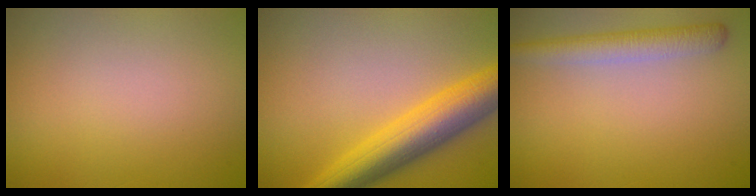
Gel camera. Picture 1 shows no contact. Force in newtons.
{"total": 7.6, "press": 7.6, "slide": 0.3}
{"total": 3.3, "press": 3.3, "slide": 0.1}